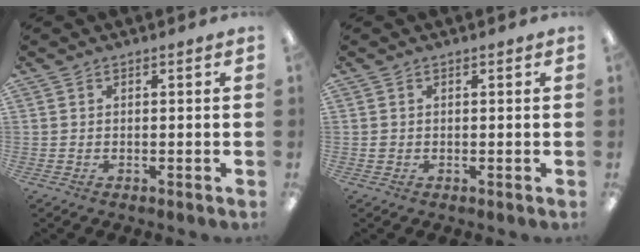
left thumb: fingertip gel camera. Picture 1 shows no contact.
{"total": 0.7, "force": [0.1, 0.7, 0.2], "torque": [-0.003, 0.005, -0.001]}